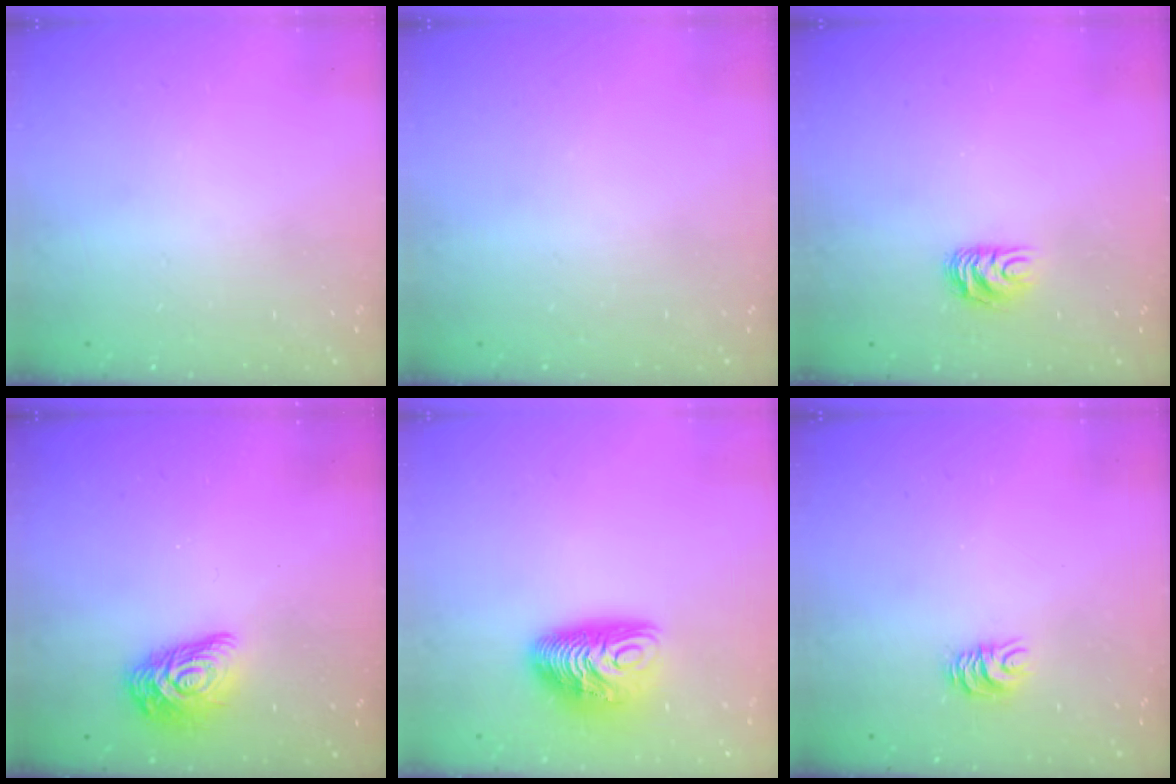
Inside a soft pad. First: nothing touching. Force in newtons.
{"total": 0.0}
{"total": 6.5, "press": 6.4, "slide": 0.6}
{"total": 10.6, "press": 10.6, "slide": 0.4}
{"total": 11.0, "press": 11.0, "slide": 0.4}
{"total": 5.3, "press": 5.3, "slide": 0.2}